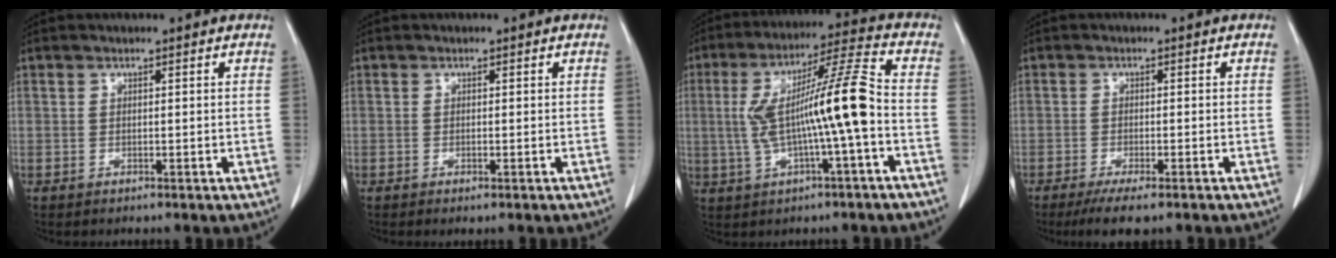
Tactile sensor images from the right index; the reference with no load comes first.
{"total": 0.6, "force": [-0.4, -0.2, 0.5], "torque": [-0.009, -0.004, -0.004]}
{"total": 13.1, "force": [-1.1, 0.0, 13.1], "torque": [-0.239, 0.024, -0.022]}
{"total": 5.9, "force": [-4.3, 0.8, 3.9], "torque": [-0.057, -0.015, -0.064]}